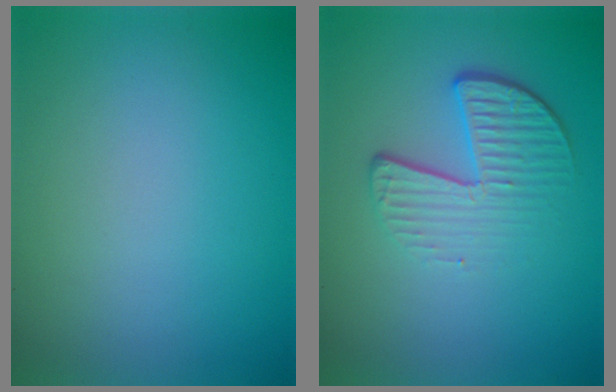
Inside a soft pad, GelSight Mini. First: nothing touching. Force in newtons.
{"total": 4.4, "press": 2.9, "slide": 3.3}